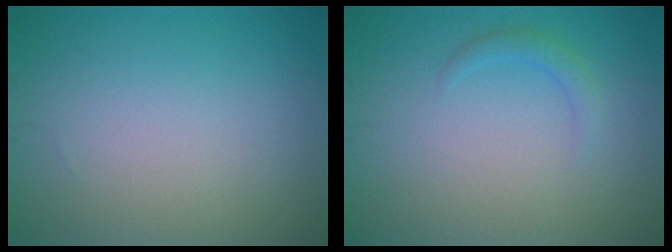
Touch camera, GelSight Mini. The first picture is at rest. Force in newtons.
{"total": 1.3, "press": 1.3, "slide": 0.1}